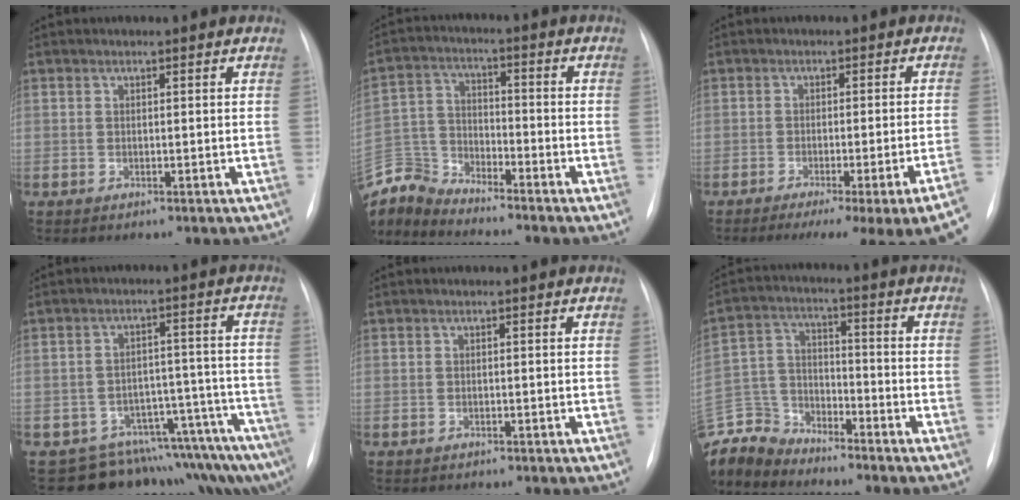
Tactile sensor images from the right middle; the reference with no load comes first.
{"total": 8.8, "force": [-8.7, 1.0, 0.4], "torque": [-0.020, 0.009, -0.175]}
{"total": 16.6, "force": [-12.5, -1.0, 10.9], "torque": [-0.075, -0.023, -0.161]}
{"total": 13.1, "force": [-12.3, 2.7, 3.3], "torque": [-0.007, 0.060, -0.160]}
{"total": 1.1, "force": [-1.0, 0.3, 0.1], "torque": [-0.002, -0.002, -0.014]}
{"total": 10.1, "force": [-9.7, 2.6, 0.4], "torque": [-0.017, 0.009, -0.196]}